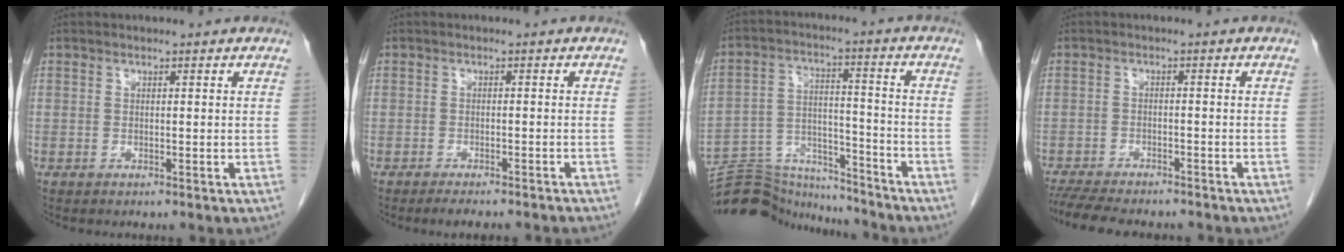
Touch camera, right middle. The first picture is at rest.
{"total": 7.3, "force": [-6.5, 0.9, 3.3], "torque": [-0.034, -0.006, -0.081]}
{"total": 14.5, "force": [-14.2, 2.4, 1.2], "torque": [-0.024, 0.037, -0.228]}
{"total": 11.6, "force": [-10.1, 2.5, 5.0], "torque": [-0.090, -0.014, -0.146]}